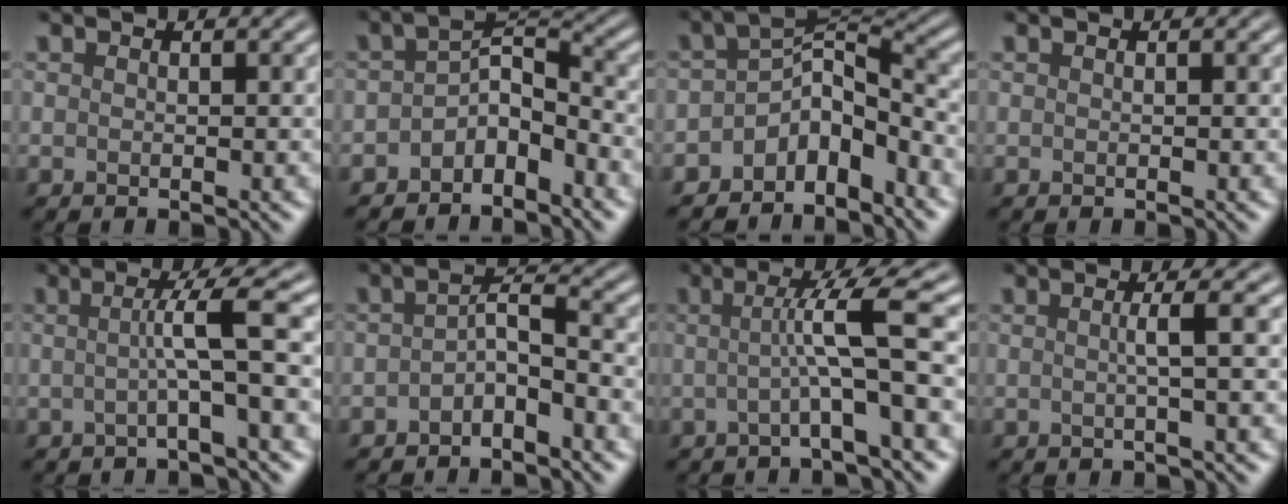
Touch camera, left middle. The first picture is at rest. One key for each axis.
{"total": 3.2, "fx": -2.4, "fy": 1.0, "fz": 1.8, "tx": -0.040, "ty": 0.020, "tz": -0.032}
{"total": 4.7, "fx": -3.2, "fy": 1.9, "fz": 2.8, "tx": -0.039, "ty": 0.016, "tz": -0.049}
{"total": 0.0}
{"total": 3.8, "fx": -0.3, "fy": 0.0, "fz": 3.8, "tx": -0.064, "ty": 0.014, "tz": 0.005}
{"total": 2.2, "fx": -1.7, "fy": 0.2, "fz": 1.5, "tx": -0.041, "ty": 0.019, "tz": -0.020}
{"total": 4.9, "fx": -0.2, "fy": 0.1, "fz": 4.9, "tx": -0.086, "ty": 0.015, "tz": 0.007}
{"total": 1.7, "fx": -0.1, "fy": 0.0, "fz": 1.7, "tx": -0.032, "ty": 0.010, "tz": 0.005}